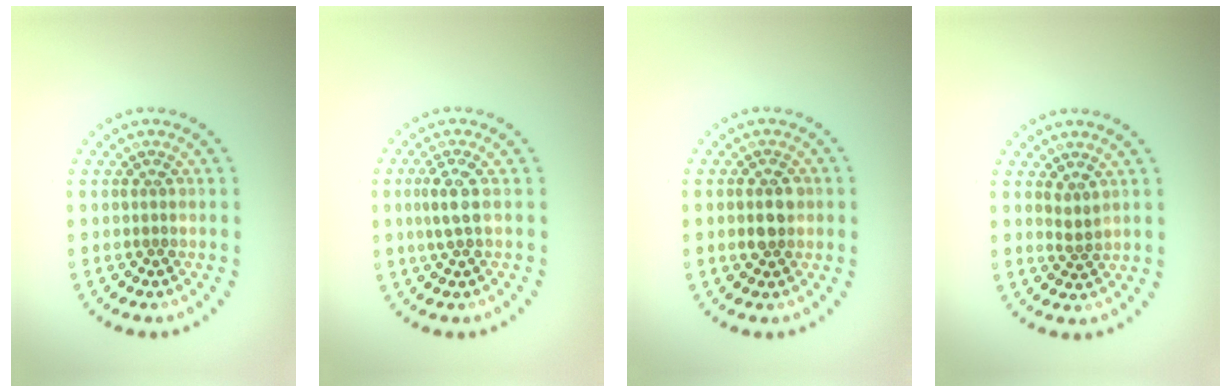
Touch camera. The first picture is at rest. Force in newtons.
{"total": 2.0, "press": 1.6, "slide": 1.2}
{"total": 2.5, "press": 2.5, "slide": 0.1}
{"total": 1.0, "press": 0.8, "slide": 0.6}